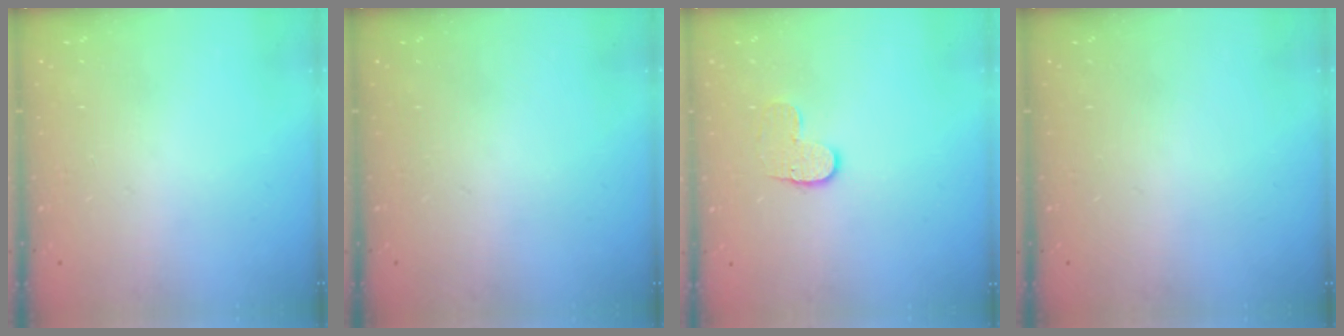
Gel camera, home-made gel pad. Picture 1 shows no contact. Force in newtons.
{"total": 0.0}
{"total": 6.3, "press": 6.3, "slide": 0.7}
{"total": 0.0}